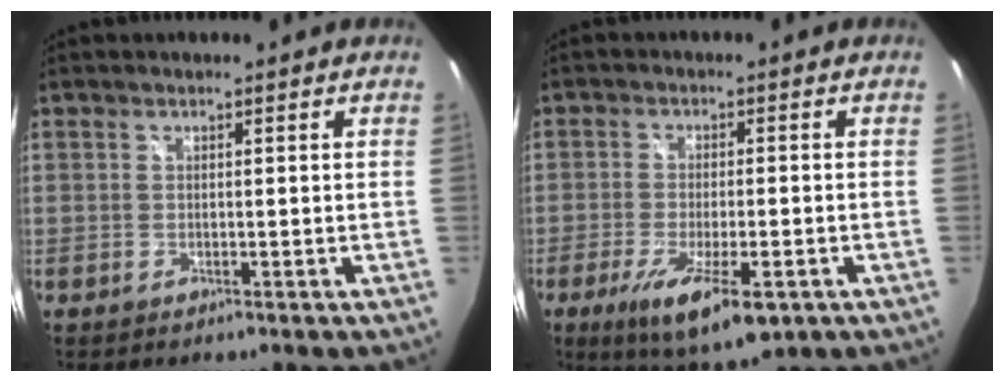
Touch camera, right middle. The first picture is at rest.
{"total": 11.9, "force": [-6.2, 3.3, 9.7], "torque": [-0.191, -0.042, -0.099]}